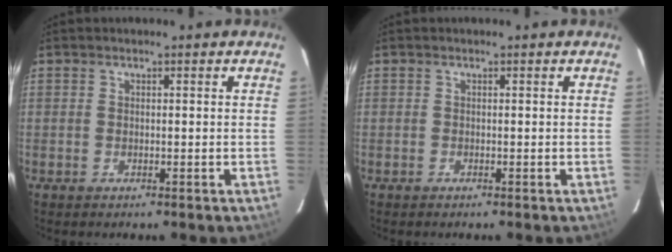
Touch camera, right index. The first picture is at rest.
{"total": 0.0}